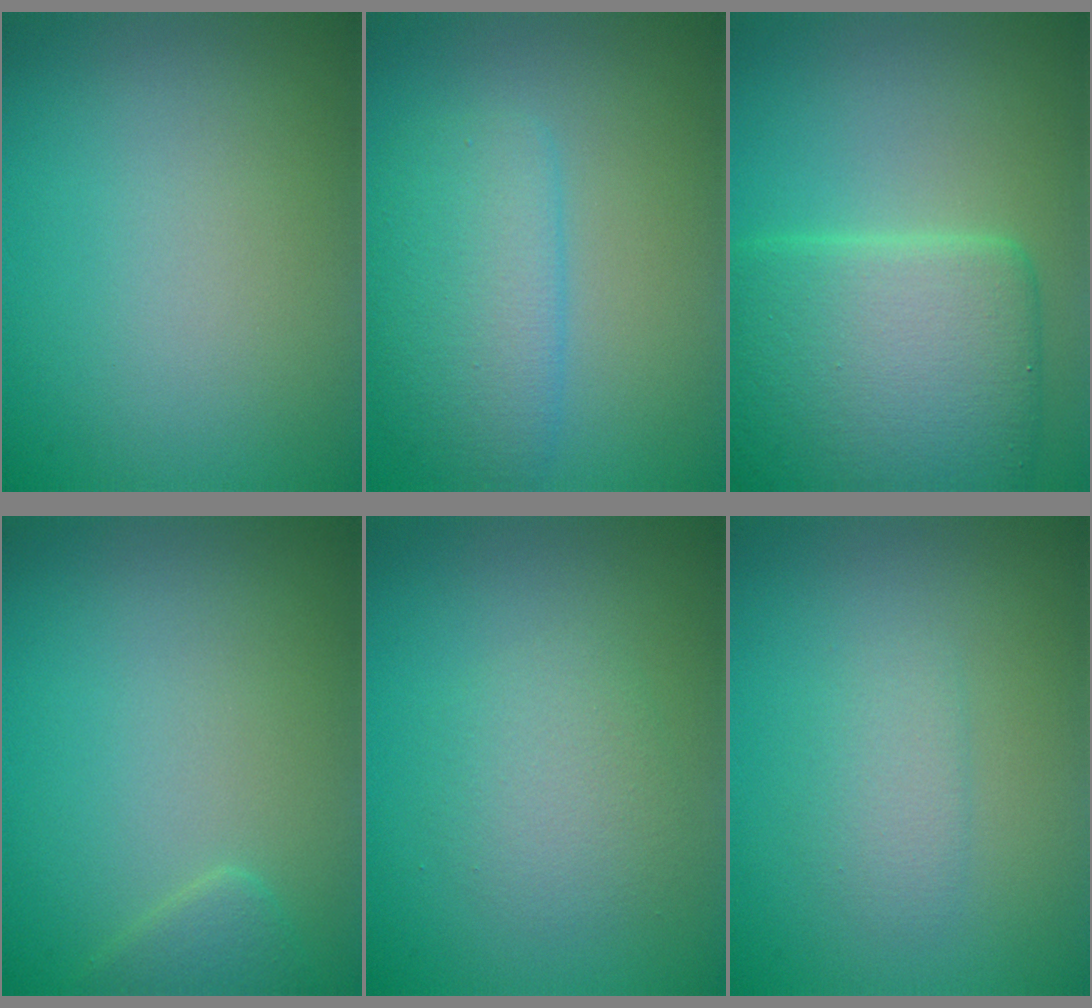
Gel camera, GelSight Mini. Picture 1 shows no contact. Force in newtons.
{"total": 4.4, "press": 4.4, "slide": 0.1}
{"total": 9.0, "press": 9.0, "slide": 0.1}
{"total": 1.4, "press": 1.4, "slide": 0.1}
{"total": 2.4, "press": 2.4, "slide": 0.0}
{"total": 1.7, "press": 1.7, "slide": 0.1}